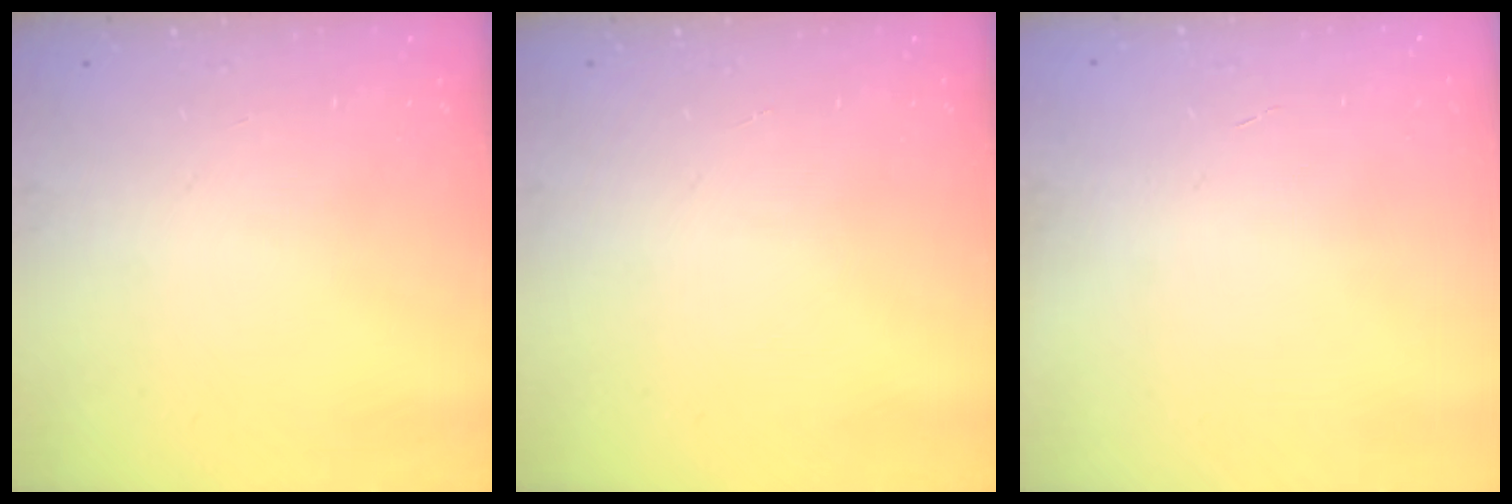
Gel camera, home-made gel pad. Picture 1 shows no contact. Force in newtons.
{"total": 0.0}
{"total": 0.5, "press": 0.5, "slide": 0.1}